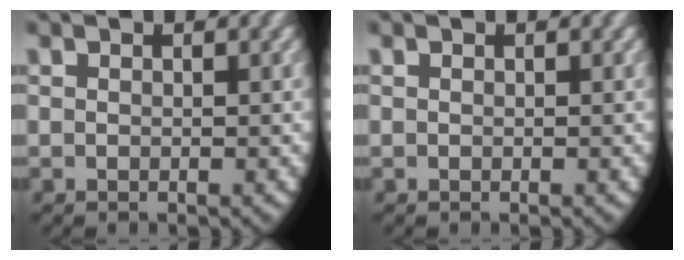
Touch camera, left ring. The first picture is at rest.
{"total": 0.0}